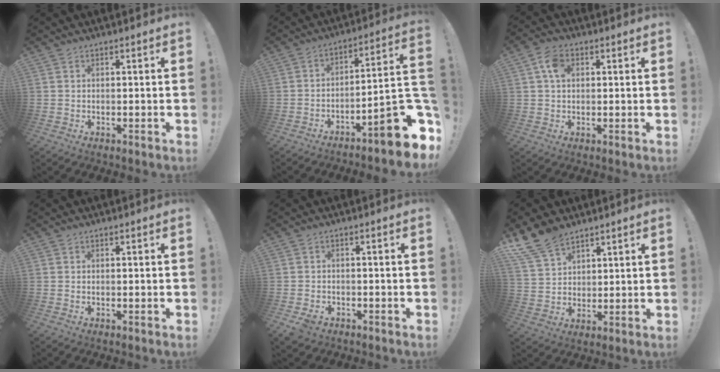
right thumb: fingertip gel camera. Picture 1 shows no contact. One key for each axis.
{"total": 14.4, "fx": -9.0, "fy": 2.8, "fz": 10.8, "tx": -0.107, "ty": 0.041, "tz": -0.148}
{"total": 5.9, "fx": 1.4, "fy": 3.9, "fz": 4.1, "tx": -0.070, "ty": 0.008, "tz": 0.028}
{"total": 0.0}
{"total": 2.7, "fx": -1.6, "fy": 1.9, "fz": 1.1, "tx": -0.025, "ty": 0.007, "tz": -0.028}
{"total": 12.2, "fx": 9.0, "fy": 7.0, "fz": 4.4, "tx": -0.089, "ty": -0.047, "tz": 0.178}